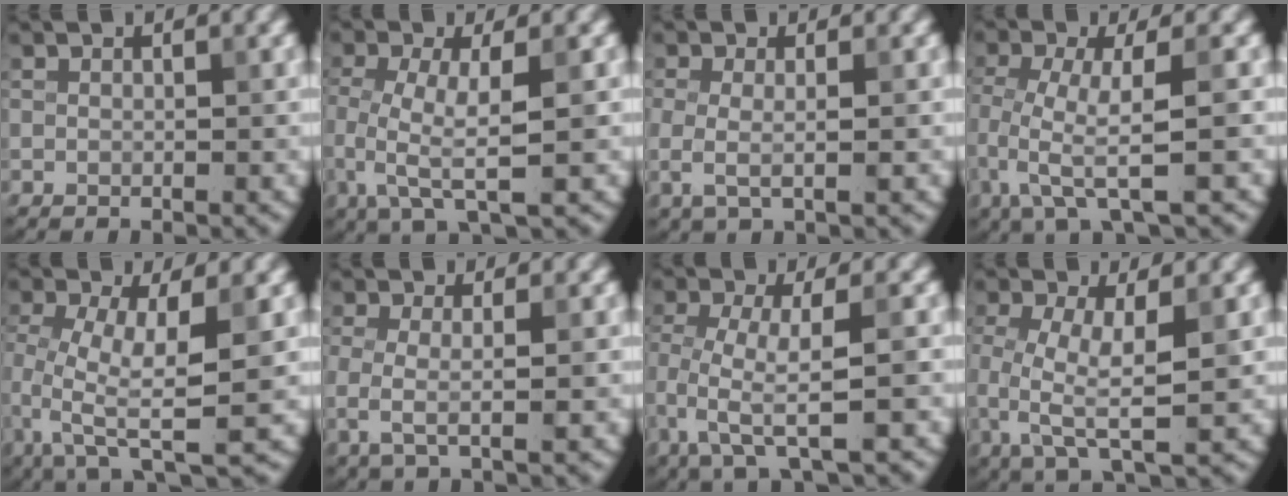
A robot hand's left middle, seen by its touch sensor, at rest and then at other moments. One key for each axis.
{"total": 5.1, "fx": -0.9, "fy": 1.5, "fz": 4.8, "tx": -0.101, "ty": -0.004, "tz": -0.017}
{"total": 2.1, "fx": -0.2, "fy": 0.6, "fz": 2.0, "tx": -0.042, "ty": -0.008, "tz": -0.006}
{"total": 5.5, "fx": -1.6, "fy": 1.3, "fz": 5.1, "tx": -0.101, "ty": -0.007, "tz": -0.034}
{"total": 7.4, "fx": -0.8, "fy": 2.4, "fz": 7.0, "tx": -0.138, "ty": -0.002, "tz": -0.018}
{"total": 2.6, "fx": -0.3, "fy": 0.7, "fz": 2.5, "tx": -0.053, "ty": -0.008, "tz": -0.007}
{"total": 5.3, "fx": -2.0, "fy": 1.2, "fz": 4.8, "tx": -0.095, "ty": -0.005, "tz": -0.041}
{"total": 6.2, "fx": -0.3, "fy": 2.3, "fz": 5.7, "tx": -0.123, "ty": -0.008, "tz": -0.004}